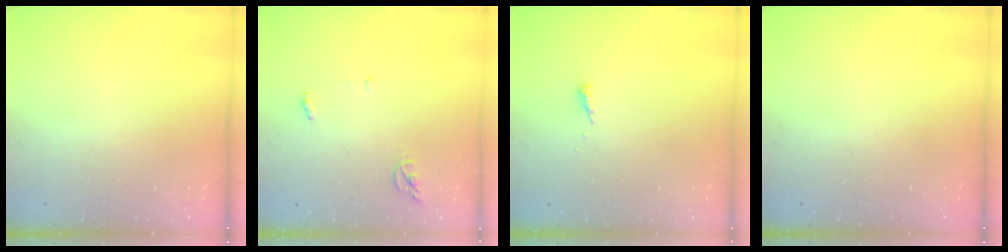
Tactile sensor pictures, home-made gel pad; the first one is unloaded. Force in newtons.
{"total": 4.9, "press": 4.9, "slide": 0.2}
{"total": 3.9, "press": 3.9, "slide": 0.4}
{"total": 0.0}